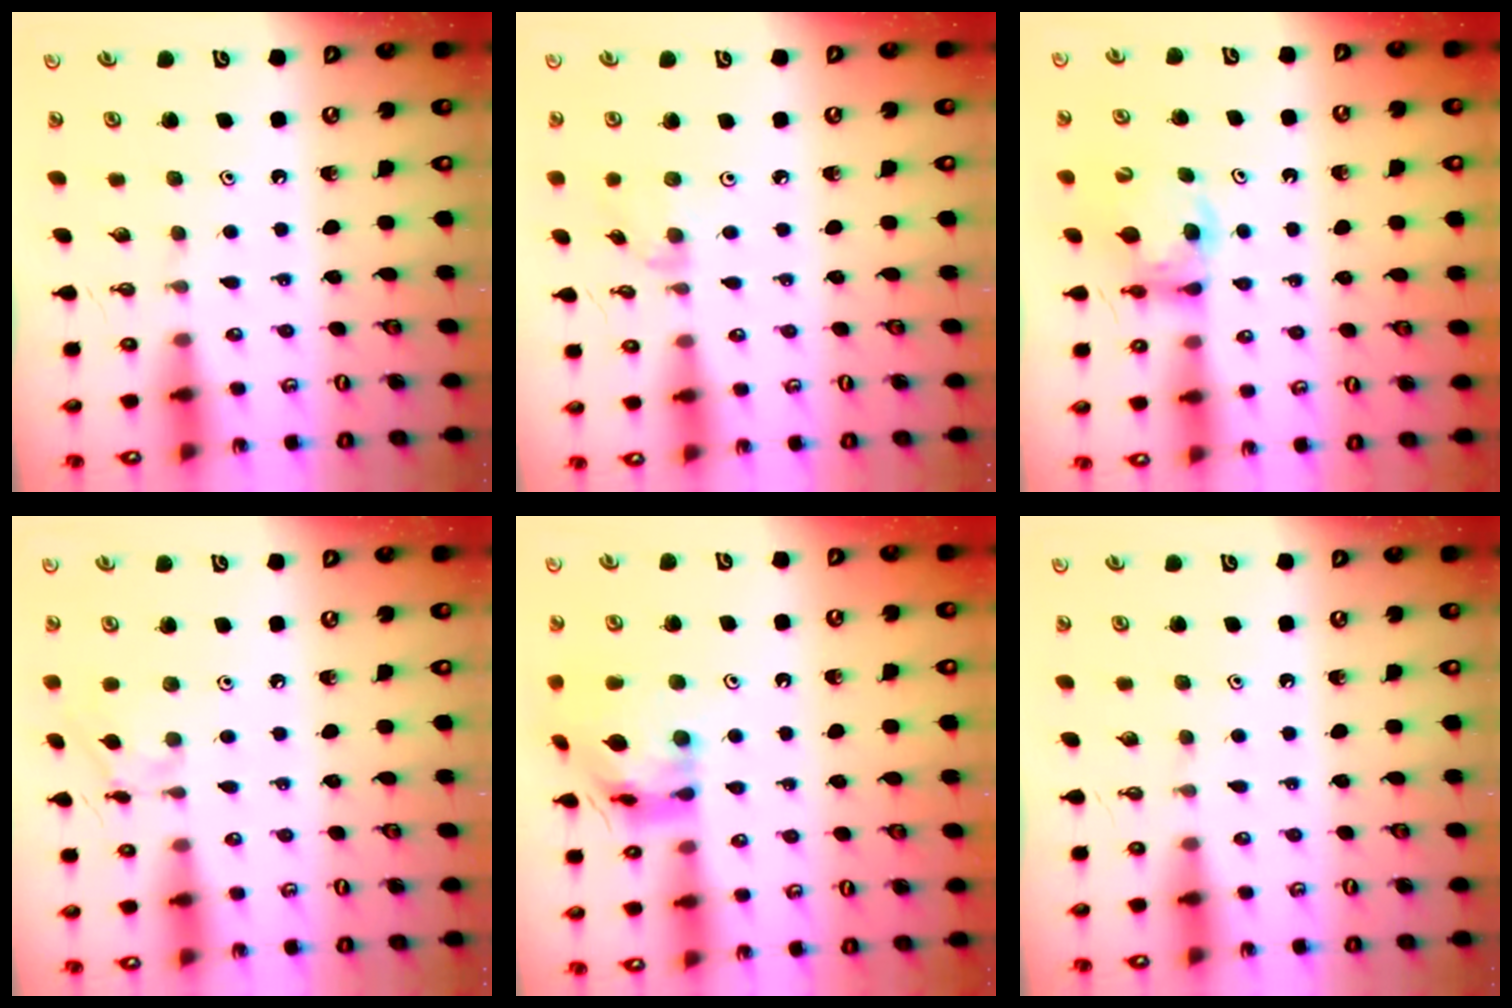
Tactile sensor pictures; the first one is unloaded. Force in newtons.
{"total": 3.2, "press": 3.1, "slide": 0.5}
{"total": 6.4, "press": 6.4, "slide": 0.5}
{"total": 5.1, "press": 5.0, "slide": 0.5}
{"total": 13.0, "press": 12.9, "slide": 1.6}
{"total": 0.0}